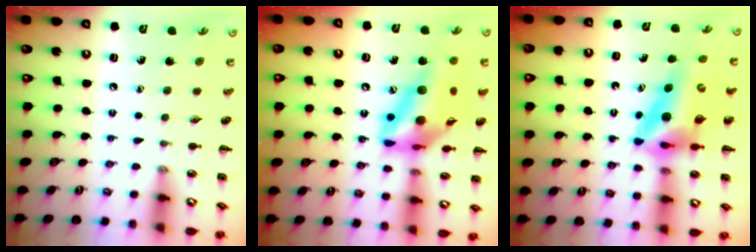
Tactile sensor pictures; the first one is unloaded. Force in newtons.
{"total": 16.9, "press": 16.1, "slide": 5.0}
{"total": 12.2, "press": 11.5, "slide": 4.0}